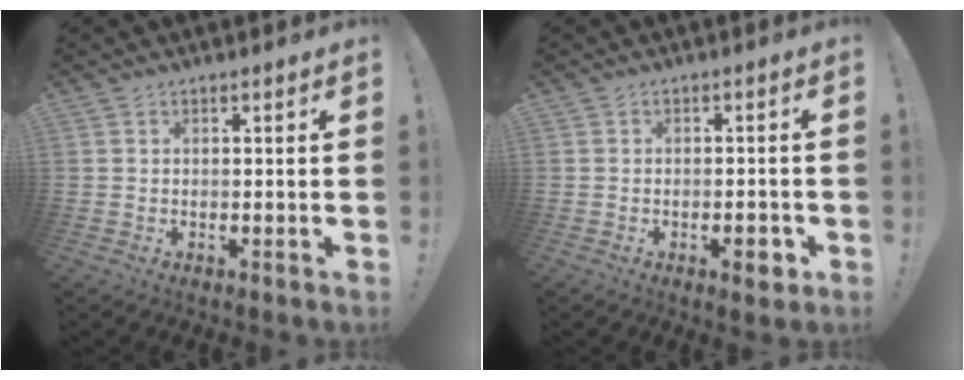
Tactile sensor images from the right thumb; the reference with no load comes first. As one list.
[{"total": 2.5, "force": [-1.1, 1.0, 2.0], "torque": [-0.021, 0.003, -0.019]}]